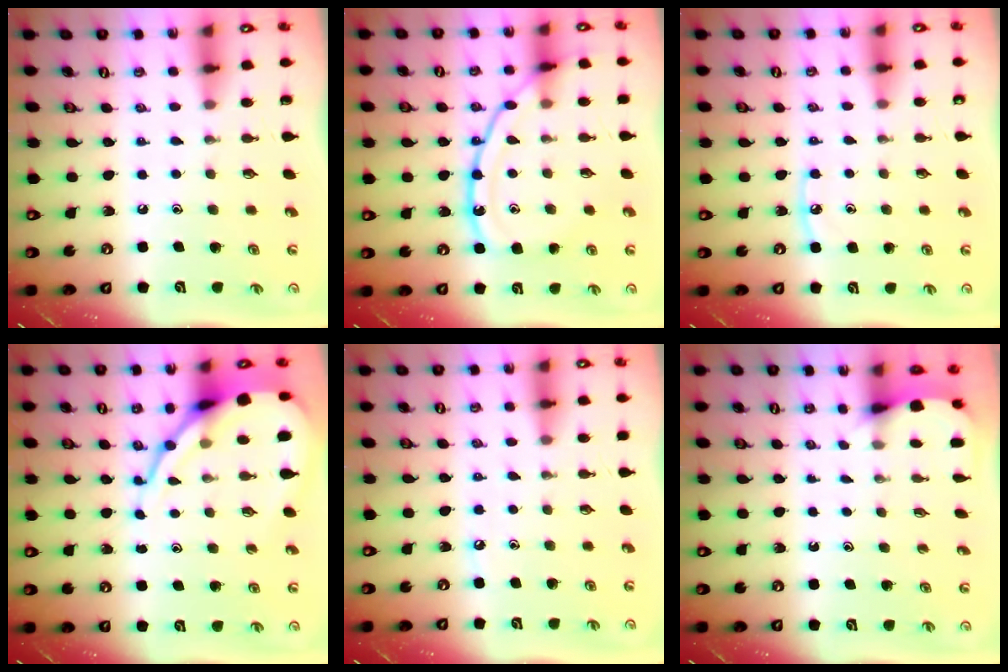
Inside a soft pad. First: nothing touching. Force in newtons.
{"total": 14.9, "press": 14.8, "slide": 1.2}
{"total": 5.3, "press": 5.3, "slide": 0.3}
{"total": 12.8, "press": 12.7, "slide": 1.4}
{"total": 3.1, "press": 3.0, "slide": 0.4}
{"total": 2.8, "press": 2.8, "slide": 0.3}